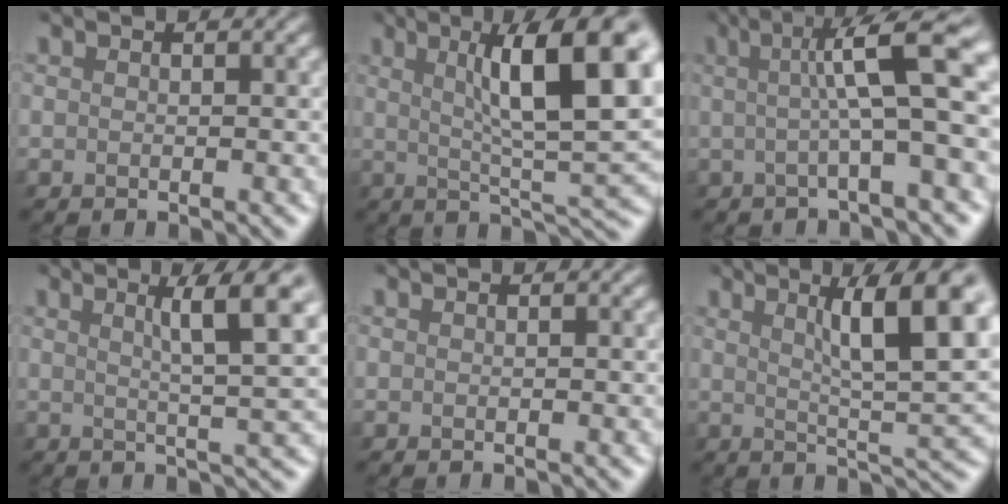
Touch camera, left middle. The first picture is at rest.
{"total": 11.8, "force": [3.1, 2.6, 11.1], "torque": [-0.148, 0.009, 0.050]}
{"total": 8.6, "force": [1.2, 1.5, 8.4], "torque": [-0.104, 0.012, 0.014]}
{"total": 6.9, "force": [2.4, 1.1, 6.3], "torque": [-0.070, 0.009, 0.035]}
{"total": 0.0}
{"total": 9.8, "force": [3.2, 2.0, 9.0], "torque": [-0.113, 0.005, 0.053]}